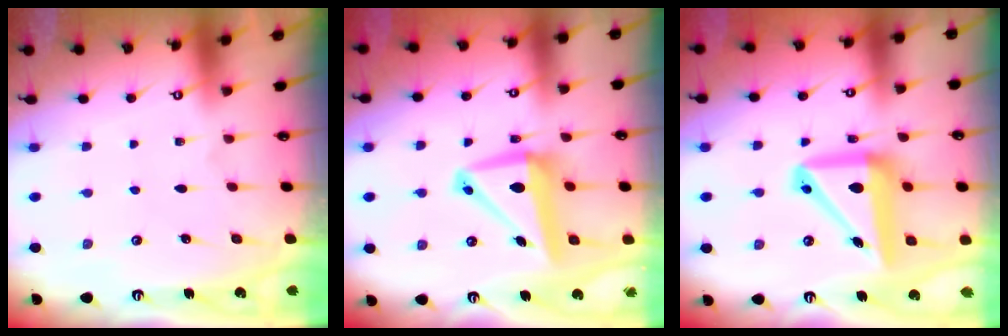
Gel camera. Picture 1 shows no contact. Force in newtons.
{"total": 10.8, "press": 10.5, "slide": 2.3}
{"total": 15.3, "press": 15.1, "slide": 2.4}